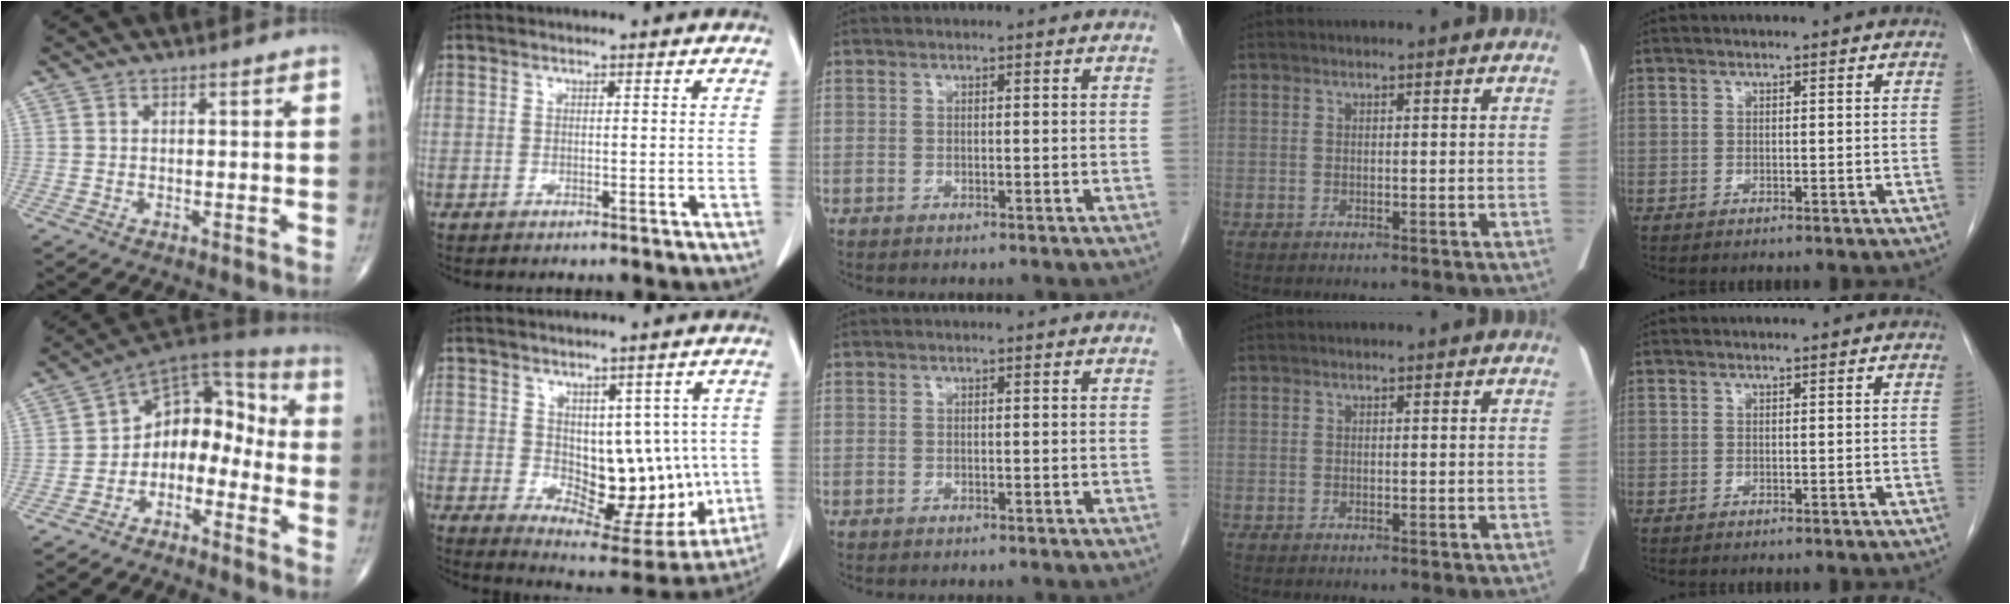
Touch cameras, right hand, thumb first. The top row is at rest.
{"thumb": {"total": 12.0, "force": [-4.0, 8.5, 7.5], "torque": [-0.066, 0.091, -0.083]}, "index": {"total": 13.1, "force": [-0.3, 7.4, 10.8], "torque": [-0.127, 0.005, 0.027]}}